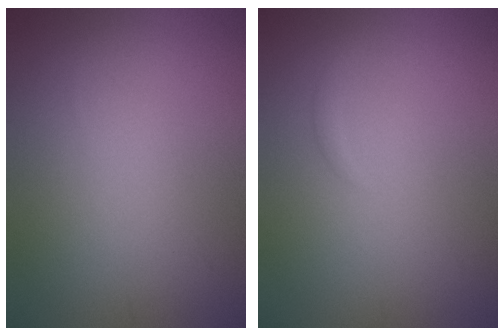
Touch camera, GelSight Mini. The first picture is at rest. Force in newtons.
{"total": 0.7, "press": 0.7, "slide": 0.1}